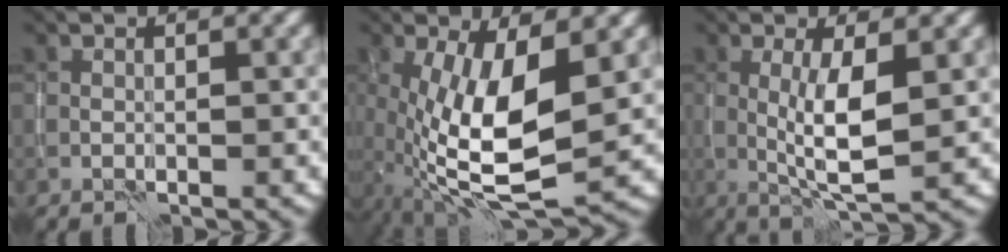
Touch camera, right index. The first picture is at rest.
{"total": 10.5, "force": [-0.8, 3.8, 9.8], "torque": [-0.194, -0.017, -0.015]}
{"total": 5.0, "force": [0.1, 1.1, 4.9], "torque": [-0.095, -0.007, 0.004]}